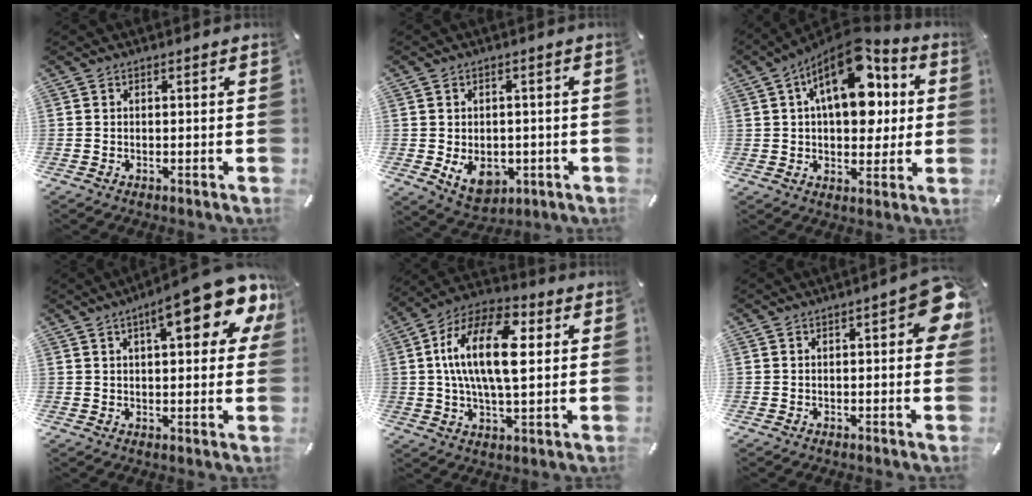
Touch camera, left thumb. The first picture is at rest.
{"total": 7.7, "force": [-2.0, 6.1, 4.4], "torque": [-0.064, 0.001, -0.036]}
{"total": 17.8, "force": [5.7, 10.0, 13.6], "torque": [-0.201, -0.018, 0.095]}
{"total": 15.3, "force": [7.8, 4.9, 12.3], "torque": [-0.170, -0.032, 0.121]}
{"total": 17.3, "force": [3.4, 8.6, 14.6], "torque": [-0.285, 0.002, 0.052]}
{"total": 8.9, "force": [2.2, 3.3, 7.9], "torque": [-0.098, -0.007, 0.035]}